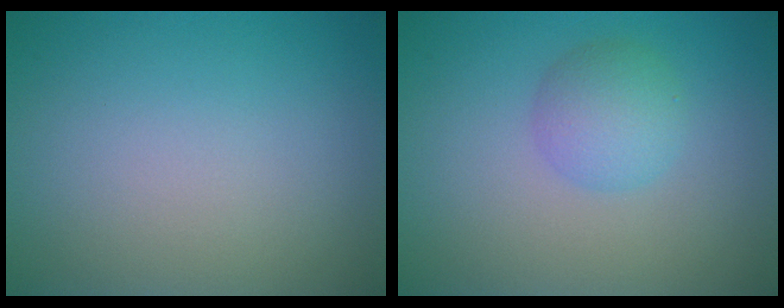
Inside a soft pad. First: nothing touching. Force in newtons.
{"total": 2.8, "press": 2.8, "slide": 0.1}